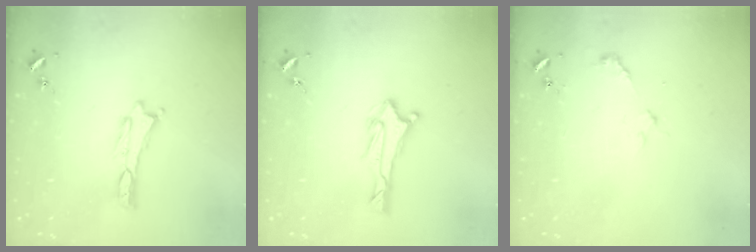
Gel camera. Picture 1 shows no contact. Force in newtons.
{"total": 2.9, "press": 2.8, "slide": 0.7}
{"total": 2.3, "press": 2.3, "slide": 0.1}